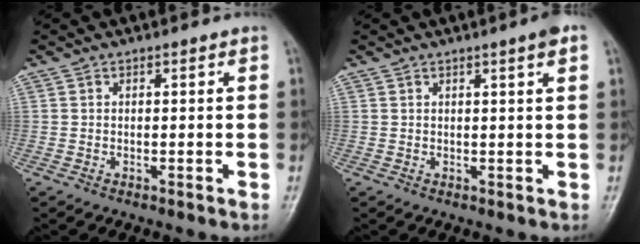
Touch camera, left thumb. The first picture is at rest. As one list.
[{"total": 2.6, "force": [1.5, -0.3, 2.1], "torque": [-0.031, -0.005, 0.018]}]